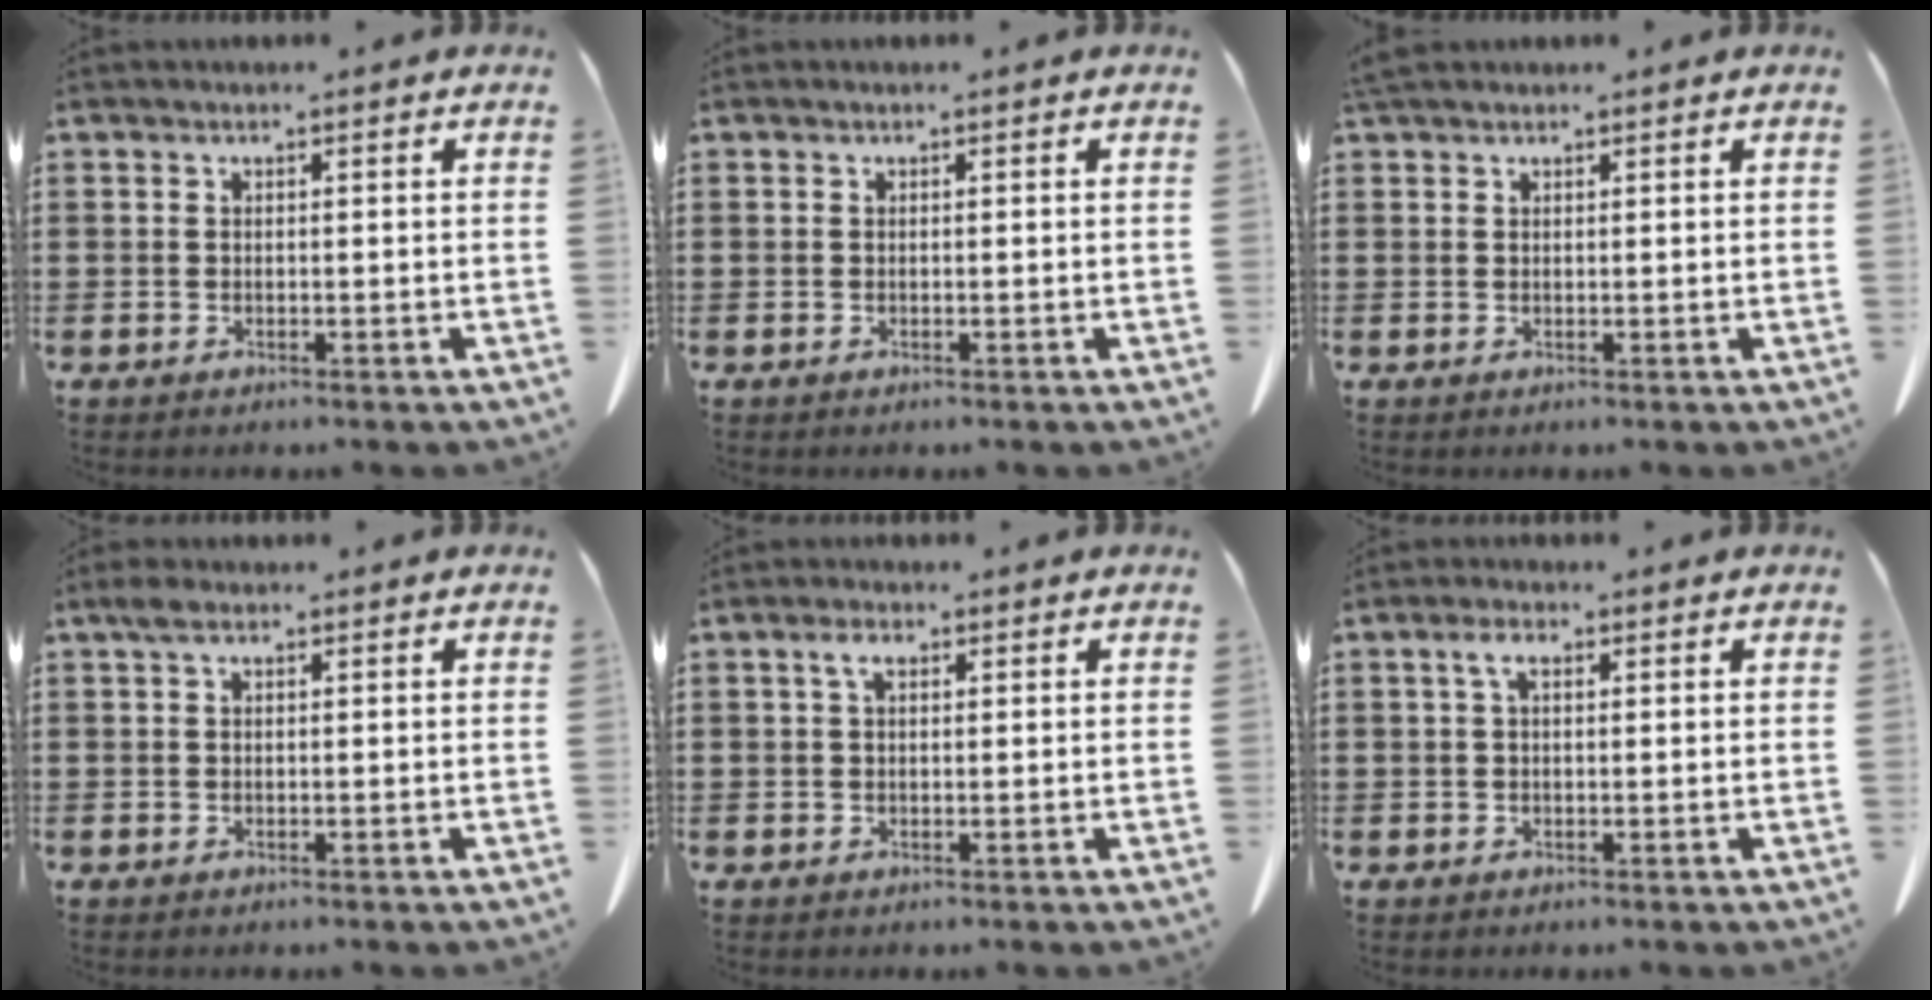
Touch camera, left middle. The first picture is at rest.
{"total": 0.0}
{"total": 1.4, "force": [1.2, 0.5, 0.5], "torque": [-0.014, 0.001, 0.024]}
{"total": 1.5, "force": [0.5, 0.8, 1.2], "torque": [-0.027, 0.005, 0.009]}
{"total": 2.4, "force": [1.0, 1.1, 1.9], "torque": [-0.044, 0.006, 0.017]}
{"total": 2.8, "force": [1.0, 1.1, 2.3], "torque": [-0.051, 0.007, 0.016]}